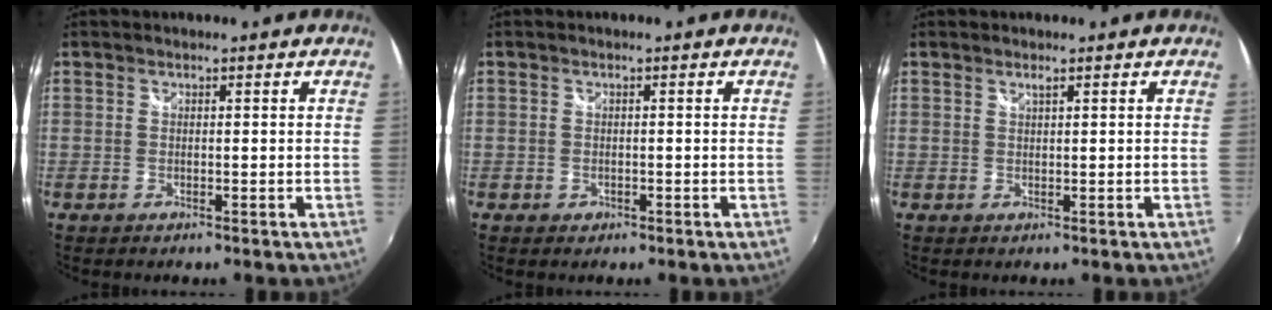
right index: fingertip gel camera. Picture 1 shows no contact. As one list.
[{"total": 1.3, "force": [-0.6, 1.1, 0.3], "torque": [-0.007, -0.003, -0.009]}, {"total": 0.7, "force": [0.5, 0.0, 0.4], "torque": [-0.006, 0.001, 0.009]}]